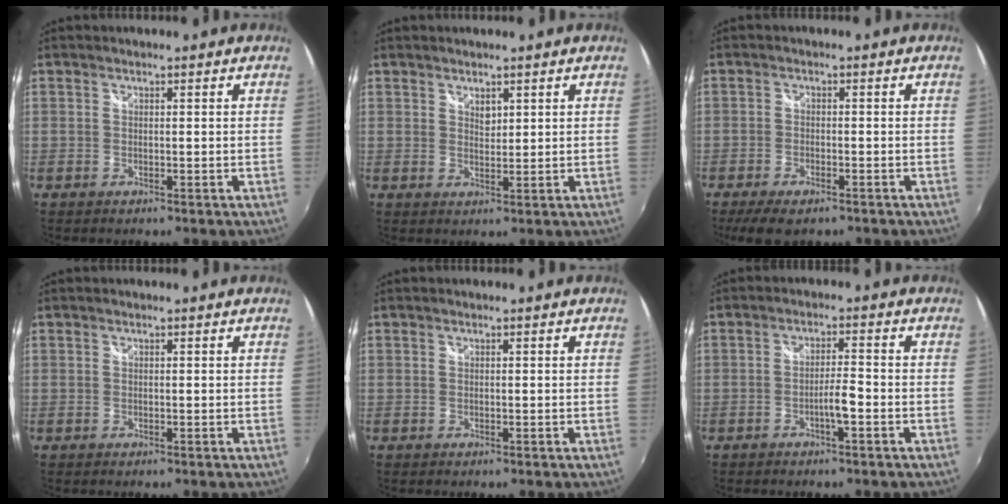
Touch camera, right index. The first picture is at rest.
{"total": 2.0, "force": [1.3, 1.1, 1.0], "torque": [-0.012, 0.000, 0.023]}
{"total": 6.7, "force": [-5.0, 2.5, 3.8], "torque": [-0.094, -0.025, -0.086]}
{"total": 0.0}
{"total": 0.0}
{"total": 3.3, "force": [-1.6, 0.1, 2.9], "torque": [-0.052, 0.002, -0.029]}